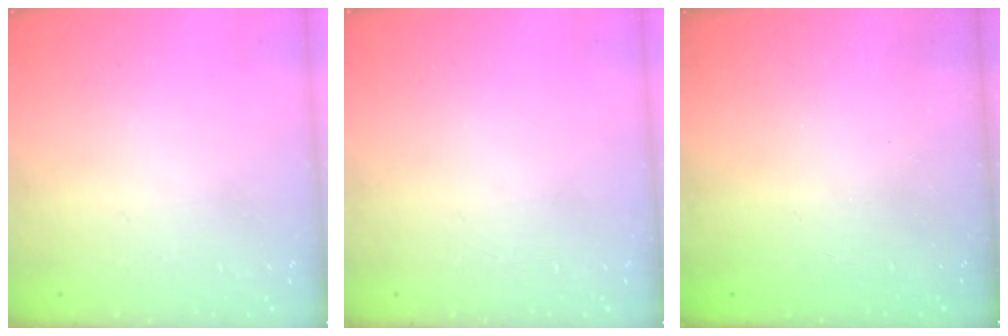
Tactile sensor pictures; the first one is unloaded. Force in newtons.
{"total": 0.0}
{"total": 2.3, "press": 2.2, "slide": 0.8}